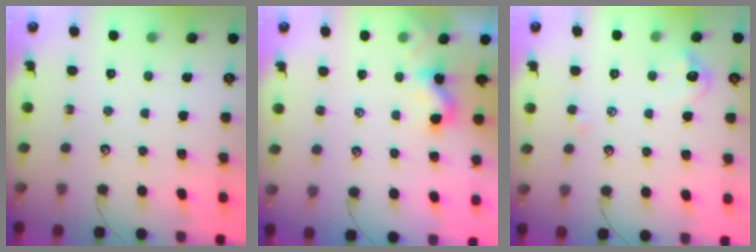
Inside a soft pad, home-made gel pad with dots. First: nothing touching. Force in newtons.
{"total": 1.3, "press": 1.2, "slide": 0.5}
{"total": 0.8, "press": 0.5, "slide": 0.7}